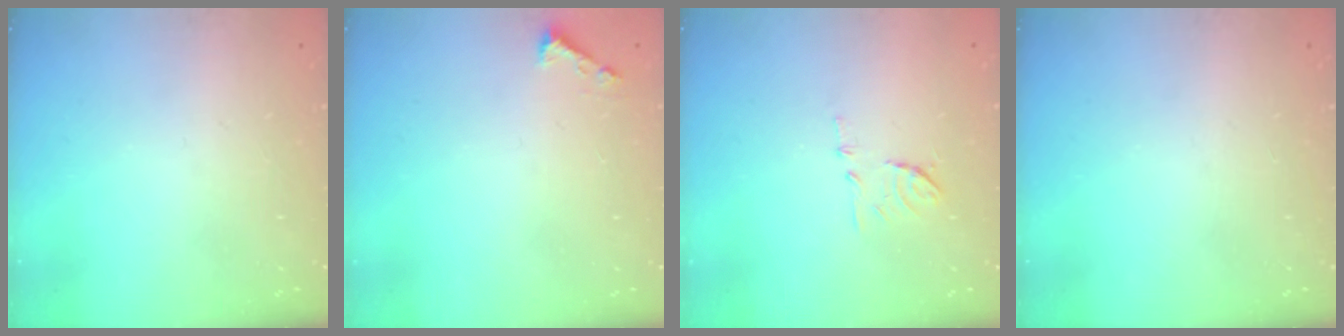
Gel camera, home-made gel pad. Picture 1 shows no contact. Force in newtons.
{"total": 1.6, "press": 1.6, "slide": 0.1}
{"total": 7.5, "press": 7.5, "slide": 0.8}
{"total": 0.0}